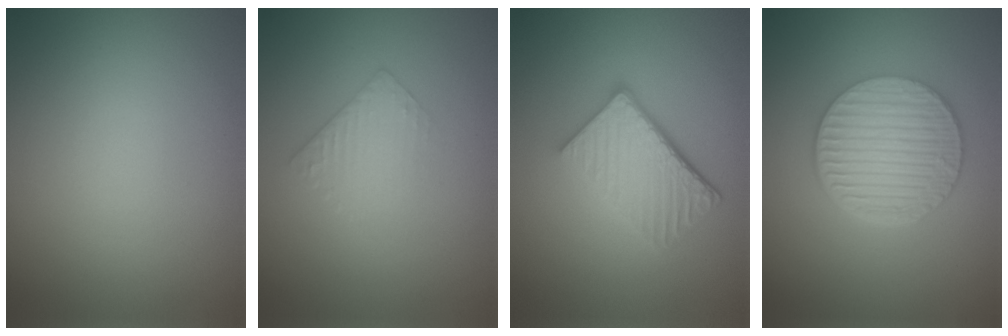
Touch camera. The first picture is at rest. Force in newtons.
{"total": 1.9, "press": 1.9, "slide": 0.5}
{"total": 5.3, "press": 3.8, "slide": 3.8}
{"total": 6.6, "press": 4.7, "slide": 4.6}